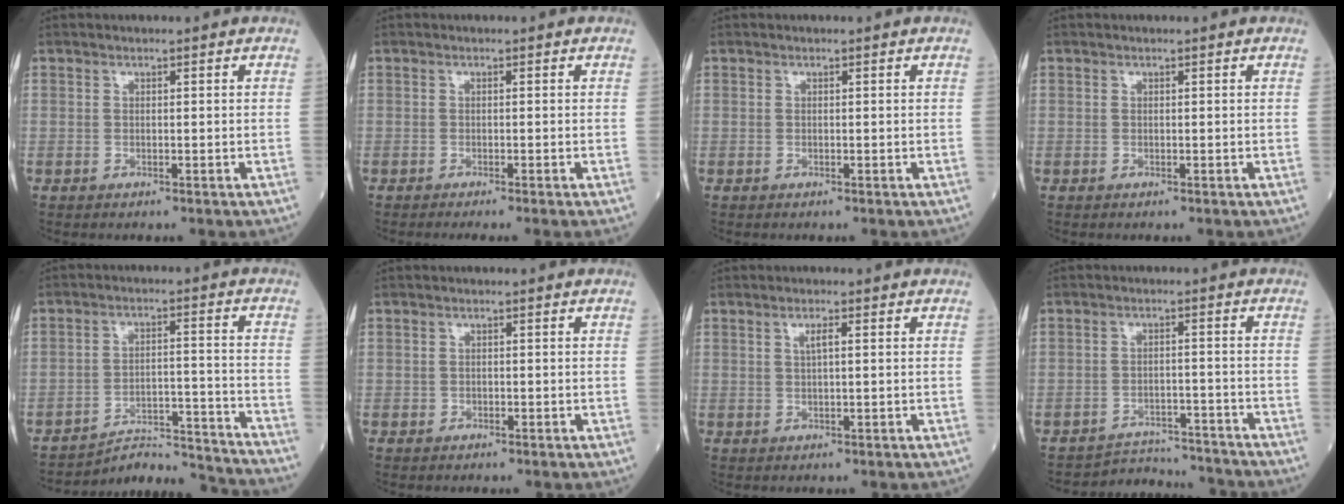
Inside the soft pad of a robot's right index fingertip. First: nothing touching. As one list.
[{"total": 2.9, "force": [-2.3, -0.7, 1.6], "torque": [-0.014, 0.000, -0.032]}, {"total": 0.0}, {"total": 0.0}, {"total": 12.4, "force": [-12.3, -1.3, 0.5], "torque": [-0.001, 0.021, -0.191]}, {"total": 0.7, "force": [-0.4, 0.5, 0.1], "torque": [0.001, 0.002, -0.009]}, {"total": 1.8, "force": [0.6, 0.2, 1.7], "torque": [-0.032, 0.001, 0.009]}, {"total": 8.0, "force": [-7.9, 0.9, -1.1], "torque": [0.014, 0.019, -0.113]}]